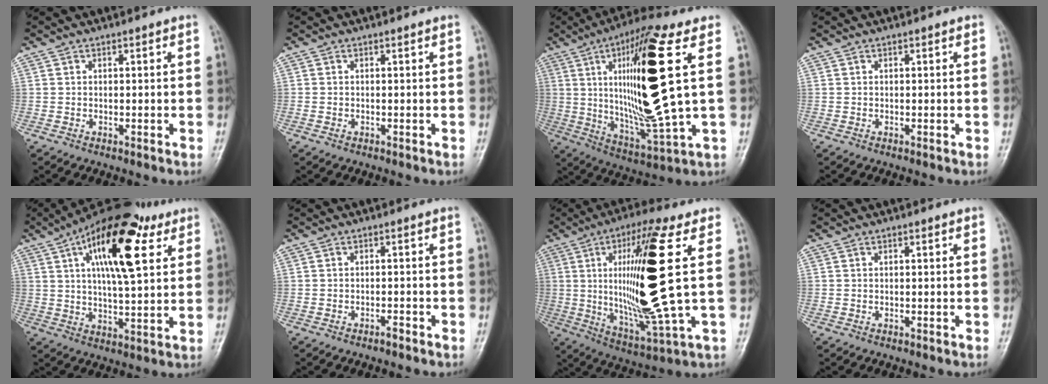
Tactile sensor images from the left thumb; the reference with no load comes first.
{"total": 0.0}
{"total": 21.7, "force": [4.4, 2.8, 21.1], "torque": [-0.386, -0.028, 0.078]}
{"total": 0.0}
{"total": 20.3, "force": [8.5, 7.8, 16.7], "torque": [-0.244, -0.010, 0.130]}
{"total": 1.0, "force": [-0.9, 0.1, 0.3], "torque": [-0.007, 0.007, -0.015]}
{"total": 19.9, "force": [2.6, 1.7, 19.6], "torque": [-0.373, -0.027, 0.046]}
{"total": 0.0}